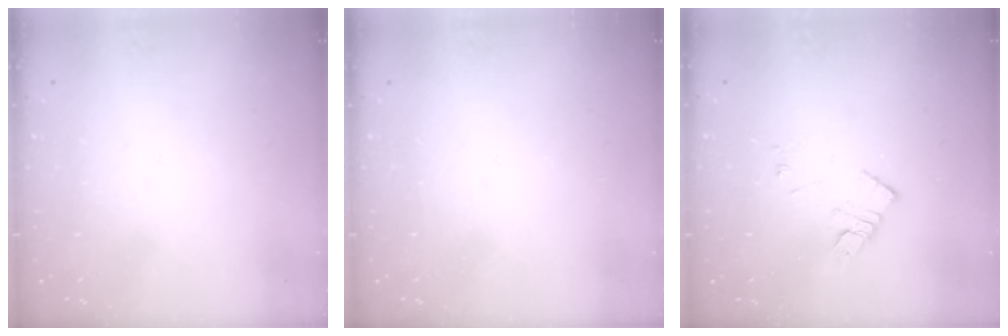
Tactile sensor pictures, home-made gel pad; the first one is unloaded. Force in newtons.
{"total": 0.0}
{"total": 6.5, "press": 6.4, "slide": 0.7}